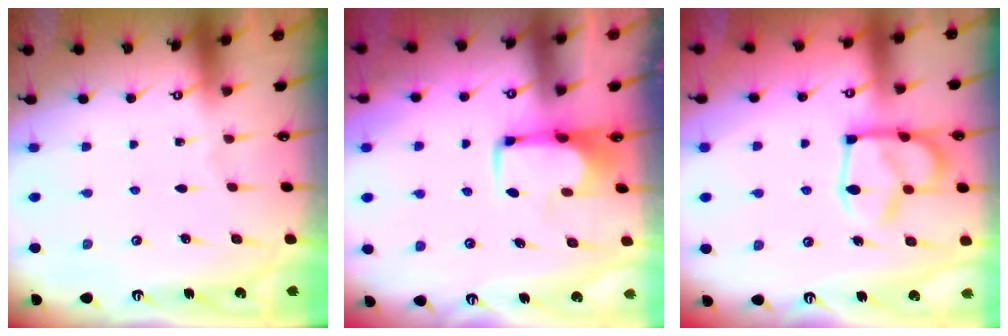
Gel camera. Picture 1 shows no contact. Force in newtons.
{"total": 1.8, "press": 1.8, "slide": 0.4}
{"total": 9.2, "press": 9.0, "slide": 1.7}